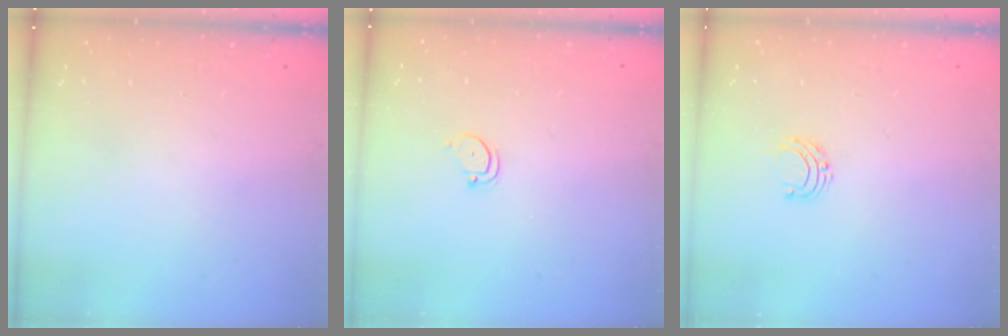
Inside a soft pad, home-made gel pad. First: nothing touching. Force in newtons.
{"total": 2.4, "press": 2.4, "slide": 0.2}
{"total": 4.9, "press": 4.9, "slide": 0.5}